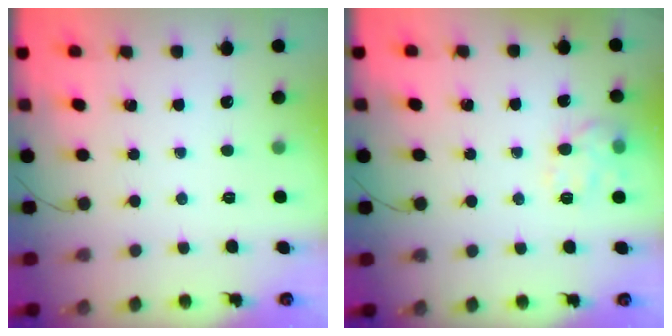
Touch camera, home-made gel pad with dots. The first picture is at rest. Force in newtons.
{"total": 7.9, "press": 7.9, "slide": 0.5}